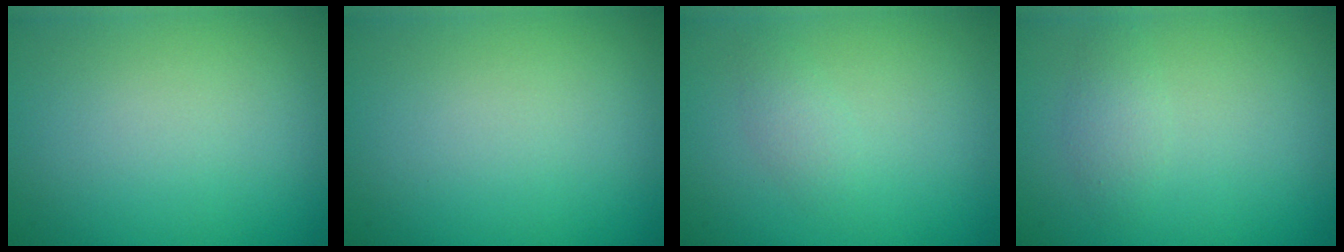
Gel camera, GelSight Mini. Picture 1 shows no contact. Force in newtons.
{"total": 0.0}
{"total": 1.3, "press": 1.3, "slide": 0.0}
{"total": 1.5, "press": 1.5, "slide": 0.1}